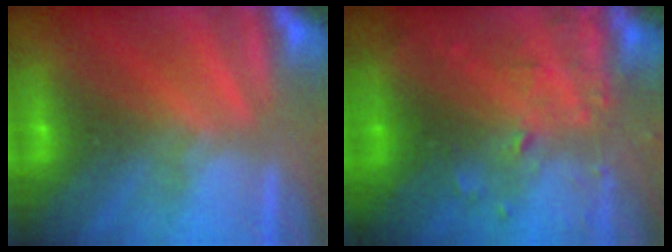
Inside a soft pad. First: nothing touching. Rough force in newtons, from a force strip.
{"total": 6.8}